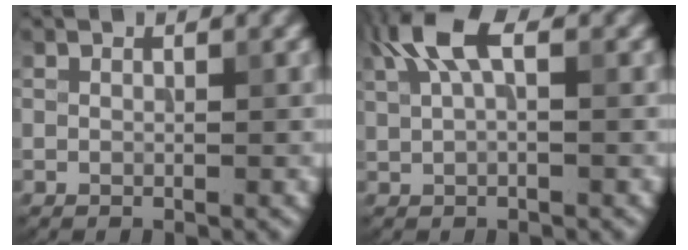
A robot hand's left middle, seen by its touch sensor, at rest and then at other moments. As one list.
[{"total": 4.4, "force": [2.0, 1.7, 3.6], "torque": [-0.076, 0.010, 0.034]}]